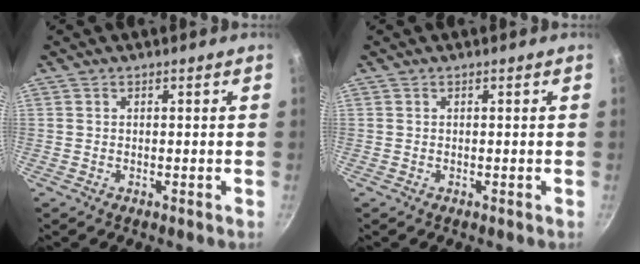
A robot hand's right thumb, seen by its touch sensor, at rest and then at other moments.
{"total": 0.0}